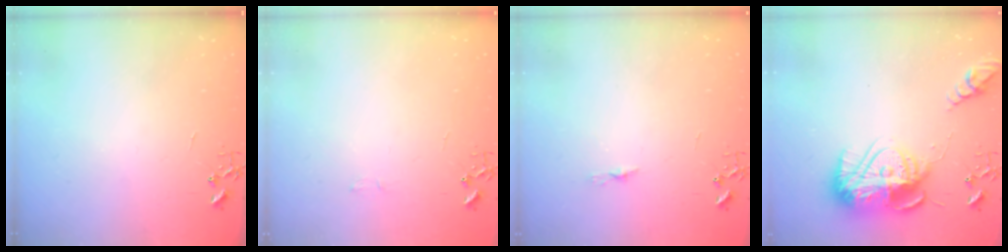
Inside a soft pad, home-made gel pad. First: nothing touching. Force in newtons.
{"total": 3.9, "press": 3.9, "slide": 0.5}
{"total": 3.8, "press": 3.7, "slide": 0.3}
{"total": 18.9, "press": 18.9, "slide": 1.6}